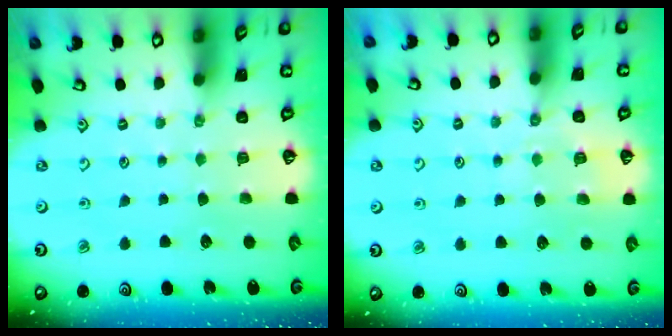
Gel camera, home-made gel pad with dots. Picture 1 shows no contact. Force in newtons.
{"total": 6.1, "press": 6.1, "slide": 0.9}